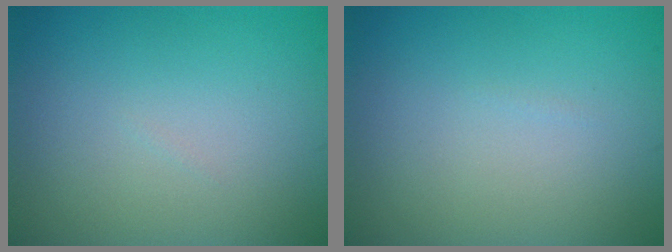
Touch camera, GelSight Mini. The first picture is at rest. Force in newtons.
{"total": 0.0}